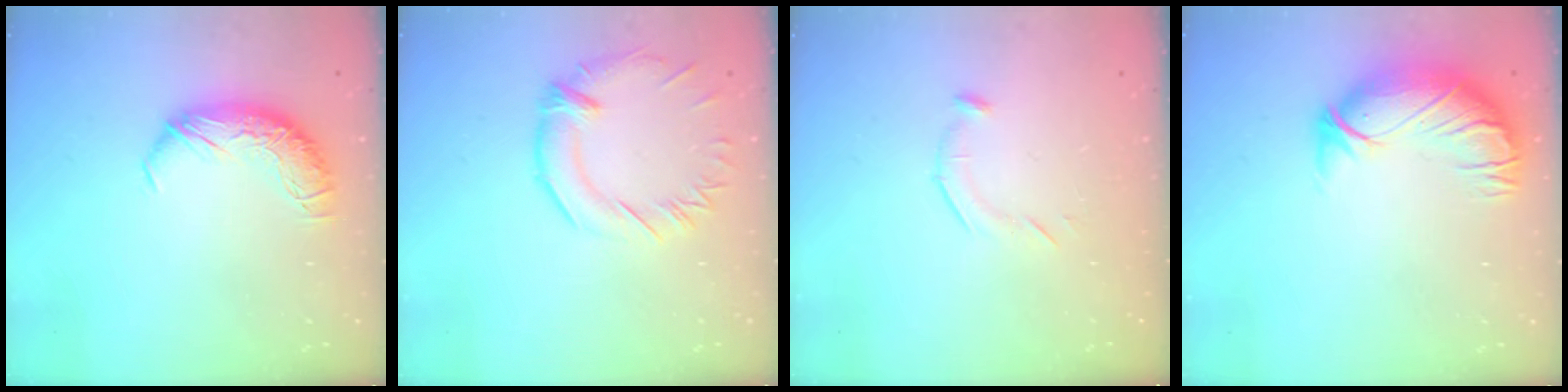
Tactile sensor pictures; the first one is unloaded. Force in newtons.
{"total": 1.5, "press": 0.5, "slide": 1.4}
{"total": 5.6, "press": 5.5, "slide": 1.1}
{"total": 3.0, "press": 0.4, "slide": 3.0}